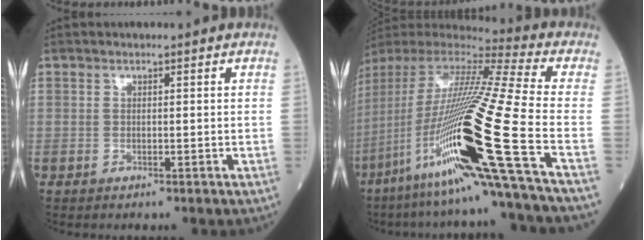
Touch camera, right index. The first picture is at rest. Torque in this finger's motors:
{"motor_torque": [2.14, 0.00, 1.06, 0.21]}